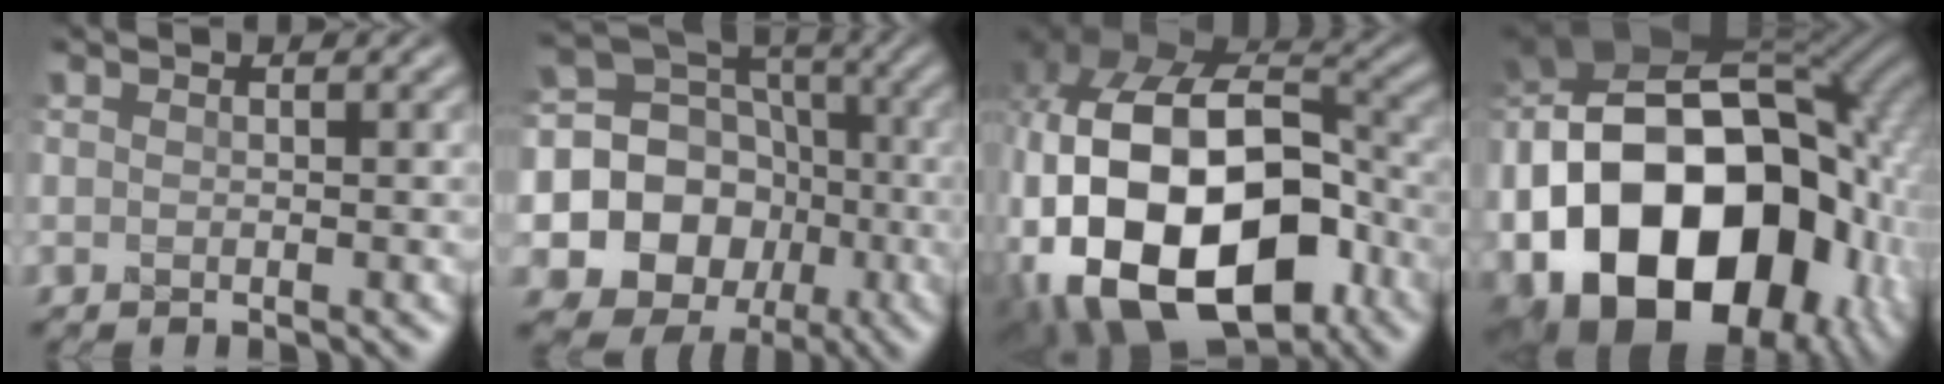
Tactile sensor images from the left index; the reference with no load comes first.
{"total": 16.9, "force": [-3.4, 15.6, 5.5], "torque": [-0.144, -0.001, -0.066]}
{"total": 20.0, "force": [-5.7, 14.1, 13.1], "torque": [-0.243, -0.028, -0.079]}
{"total": 21.7, "force": [-5.5, 15.5, 14.2], "torque": [-0.276, -0.009, -0.087]}